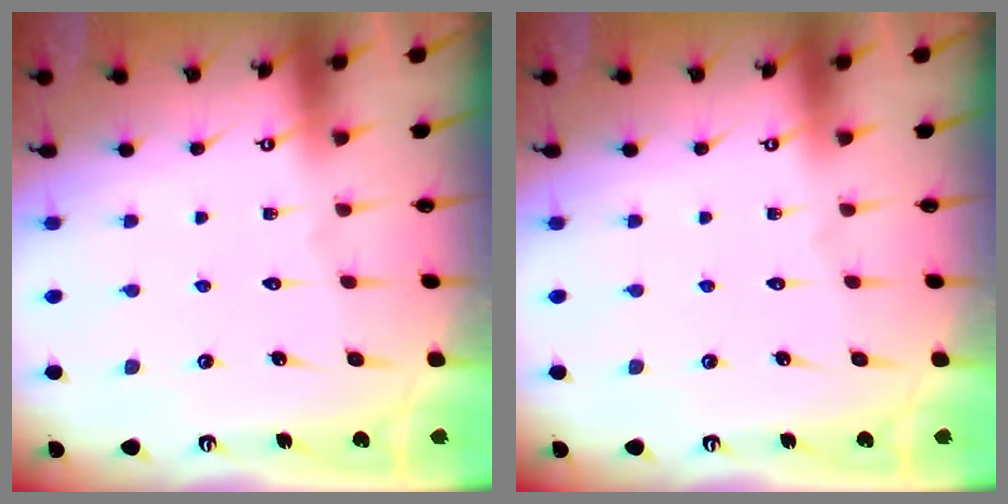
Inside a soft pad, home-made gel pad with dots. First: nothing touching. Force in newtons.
{"total": 0.0}